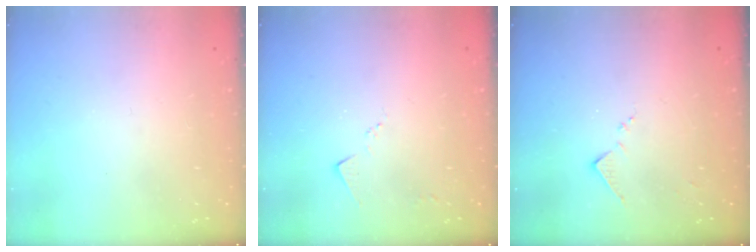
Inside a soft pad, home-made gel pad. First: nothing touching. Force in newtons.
{"total": 4.0, "press": 4.0, "slide": 0.4}
{"total": 7.1, "press": 7.1, "slide": 0.7}